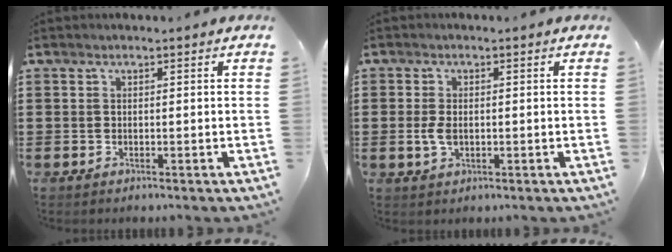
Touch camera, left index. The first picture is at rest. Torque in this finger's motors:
{"motor_torque": [0.25, 0.07, 0.17, 0.06]}